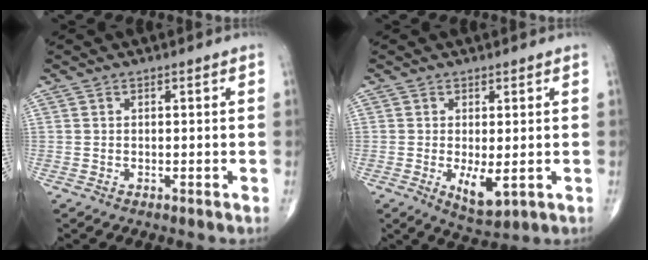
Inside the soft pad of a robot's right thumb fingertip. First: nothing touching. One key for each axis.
{"total": 5.2, "fx": -0.9, "fy": 2.1, "fz": 4.7, "tx": -0.075, "ty": -0.016, "tz": -0.006}